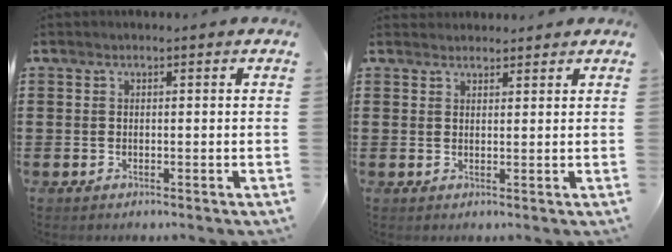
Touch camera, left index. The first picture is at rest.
{"total": 1.8, "force": [1.8, 0.4, 0.0], "torque": [-0.003, 0.002, 0.035]}